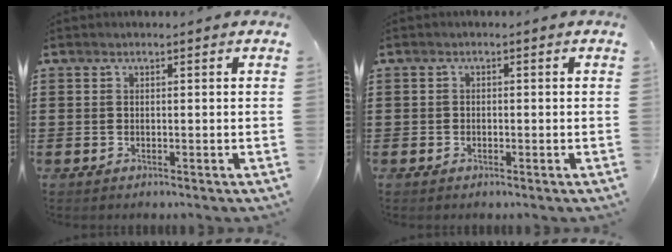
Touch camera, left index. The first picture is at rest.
{"total": 0.8, "force": [-0.5, 0.6, 0.3], "torque": [-0.007, -0.001, -0.010]}